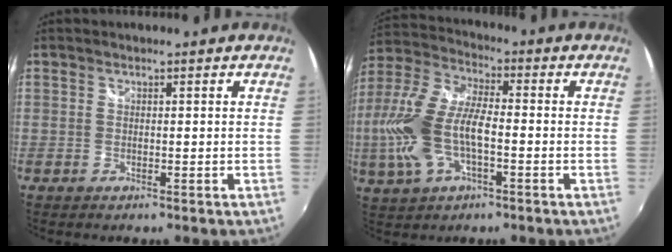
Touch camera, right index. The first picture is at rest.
{"total": 14.9, "force": [-3.3, 6.3, 13.1], "torque": [-0.284, 0.000, -0.064]}